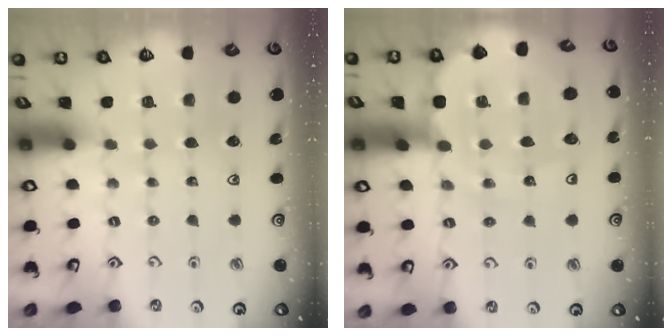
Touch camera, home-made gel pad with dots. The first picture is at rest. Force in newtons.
{"total": 11.7, "press": 11.6, "slide": 1.4}